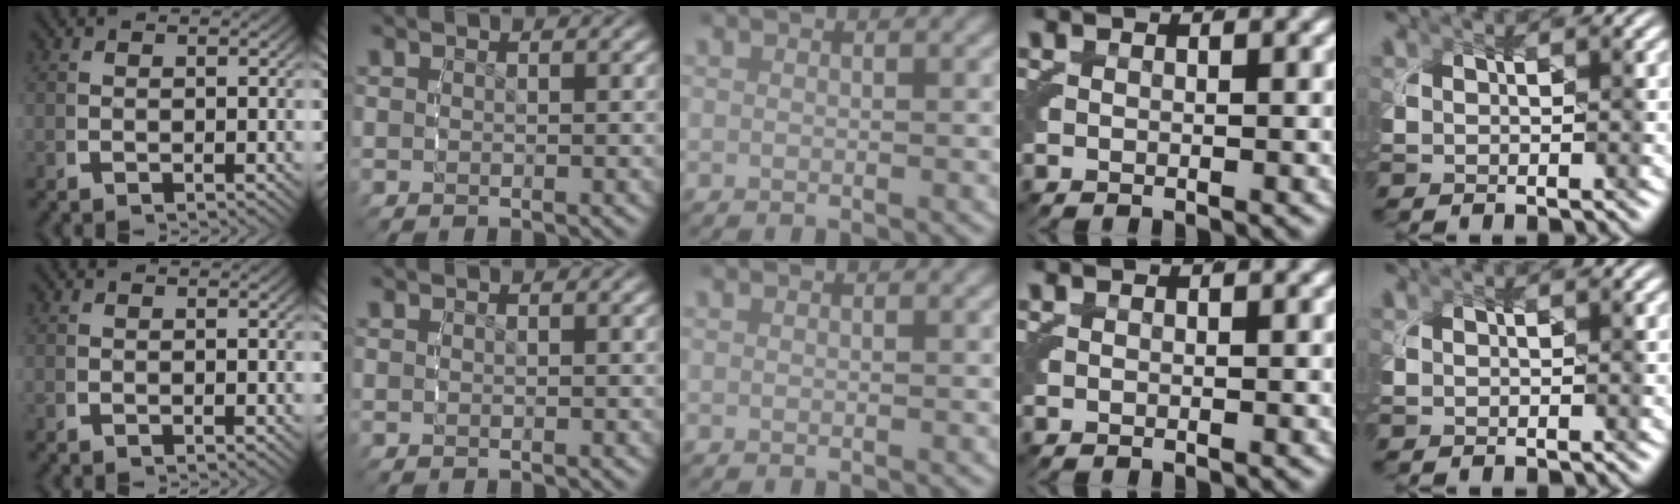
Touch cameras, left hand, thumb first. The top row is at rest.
{}